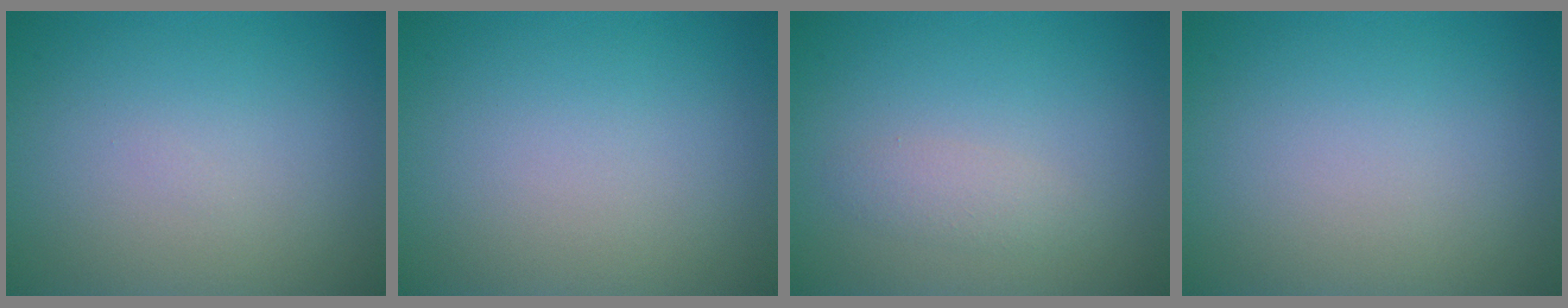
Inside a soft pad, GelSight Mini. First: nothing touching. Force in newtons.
{"total": 0.0}
{"total": 1.3, "press": 1.3, "slide": 0.1}
{"total": 0.0}